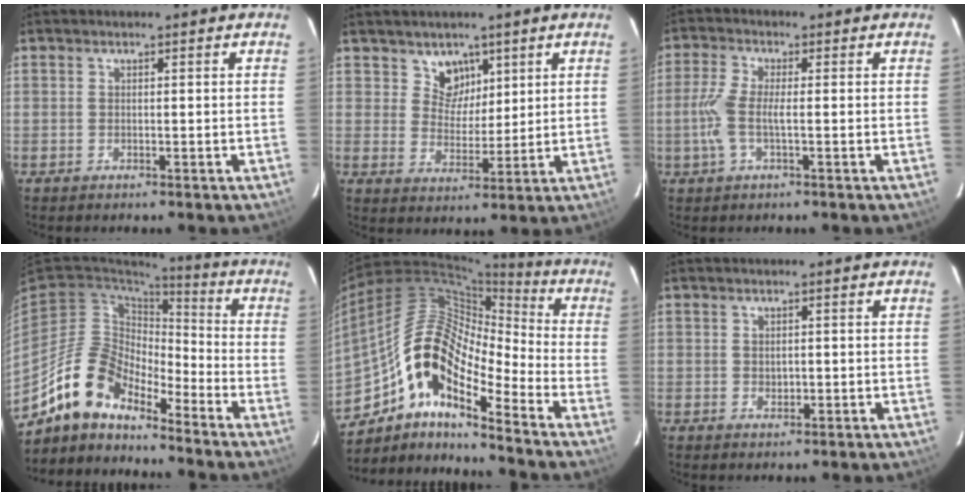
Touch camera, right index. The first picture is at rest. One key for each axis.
{"total": 5.4, "fx": 3.4, "fy": 4.1, "fz": 0.8, "tx": -0.003, "ty": -0.003, "tz": 0.063}
{"total": 5.7, "fx": -1.1, "fy": 1.4, "fz": 5.4, "tx": -0.125, "ty": 0.001, "tz": -0.021}
{"total": 12.8, "fx": -10.8, "fy": 4.9, "fz": 4.8, "tx": -0.094, "ty": 0.018, "tz": -0.213}
{"total": 16.3, "fx": -8.8, "fy": 5.7, "fz": 12.5, "tx": -0.207, "ty": 0.005, "tz": -0.182}
{"total": 1.6, "fx": 0.0, "fy": 1.2, "fz": 1.0, "tx": -0.014, "ty": 0.002, "tz": 0.002}